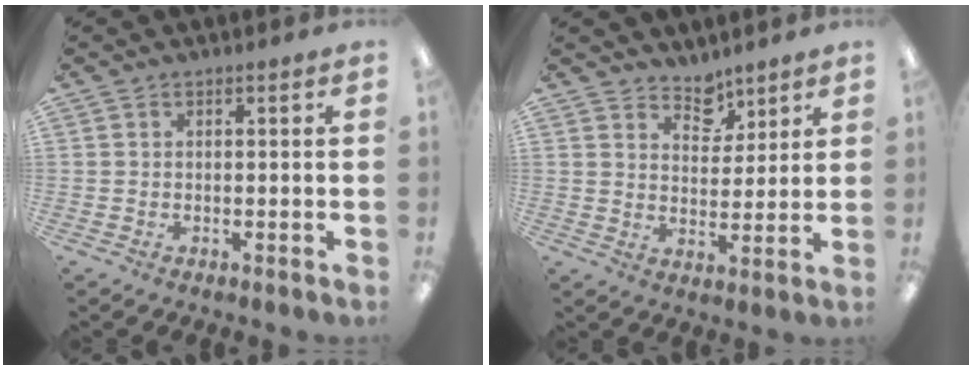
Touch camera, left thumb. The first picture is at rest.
{"total": 6.2, "force": [5.3, 3.2, 0.8], "torque": [-0.005, -0.039, 0.096]}